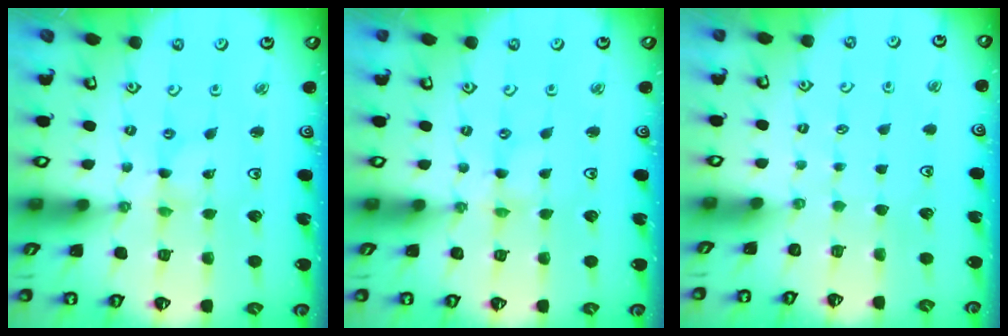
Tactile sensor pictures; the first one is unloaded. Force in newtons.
{"total": 0.0}
{"total": 0.6, "press": 0.6, "slide": 0.1}